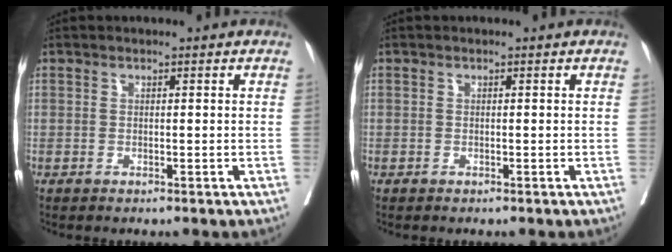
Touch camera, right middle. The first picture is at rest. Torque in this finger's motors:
{"motor_torque": [1.11, -1.03, 0.03, -0.21]}